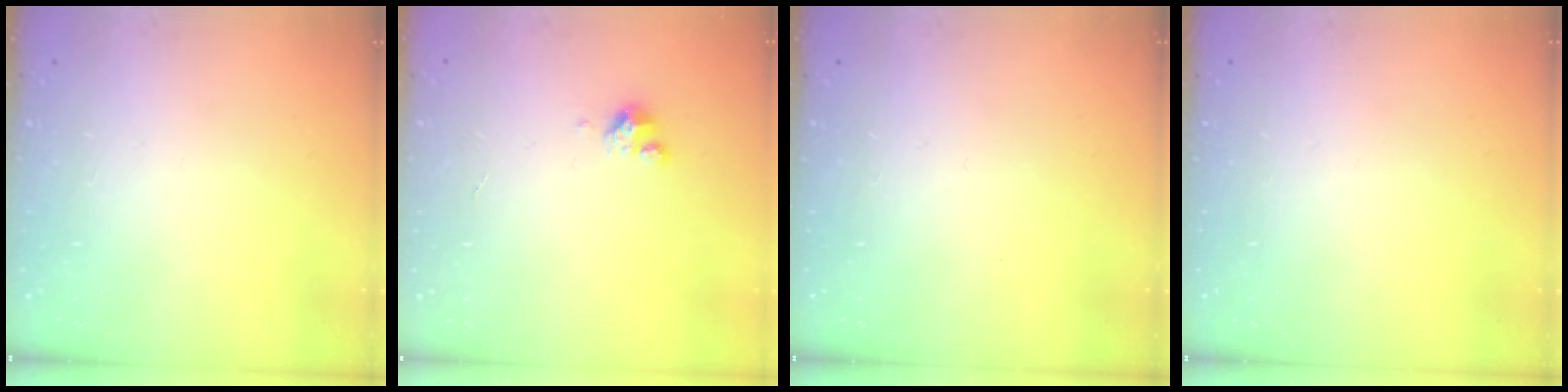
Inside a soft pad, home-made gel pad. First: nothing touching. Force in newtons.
{"total": 2.5, "press": 2.5, "slide": 0.2}
{"total": 0.0}
{"total": 0.0}